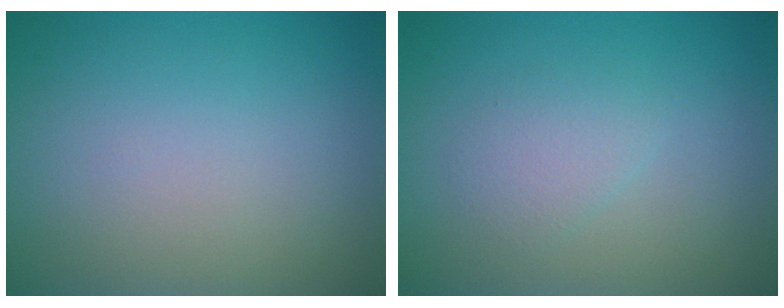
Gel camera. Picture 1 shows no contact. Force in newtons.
{"total": 1.6, "press": 1.6, "slide": 0.1}